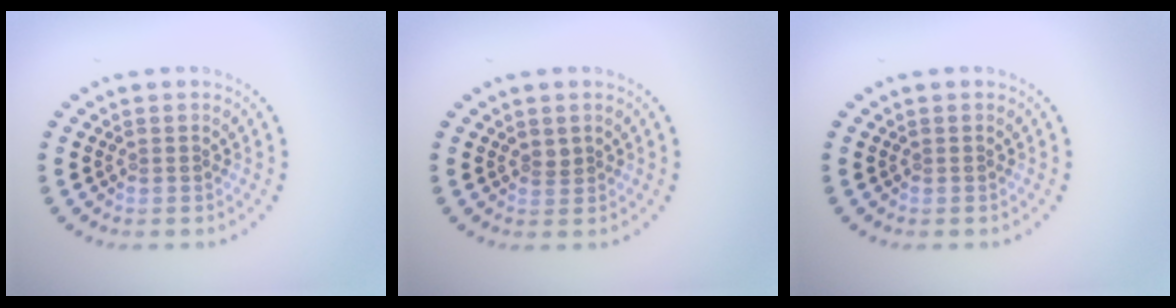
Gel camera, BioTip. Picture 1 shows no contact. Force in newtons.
{"total": 0.8, "press": 0.5, "slide": 0.7}
{"total": 0.0}